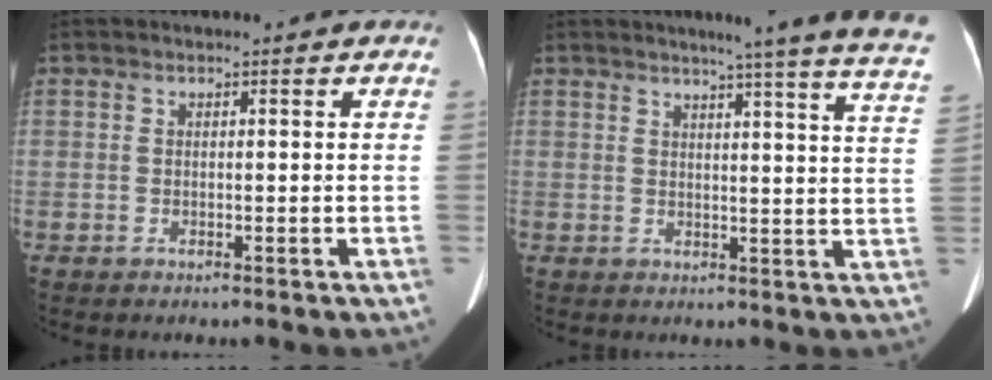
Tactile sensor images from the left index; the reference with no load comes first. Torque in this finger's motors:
{"motor_torque": [0.48, -1.26, 0.09, 0.06]}